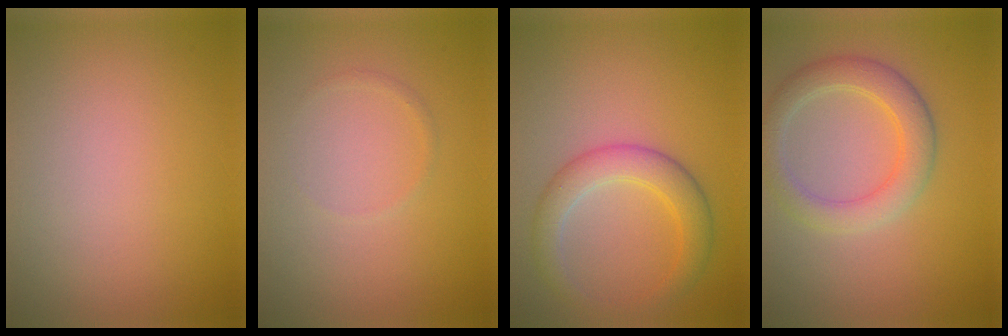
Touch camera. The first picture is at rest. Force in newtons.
{"total": 0.5, "press": 0.5, "slide": 0.0}
{"total": 3.9, "press": 3.9, "slide": 0.0}
{"total": 3.9, "press": 3.9, "slide": 0.5}